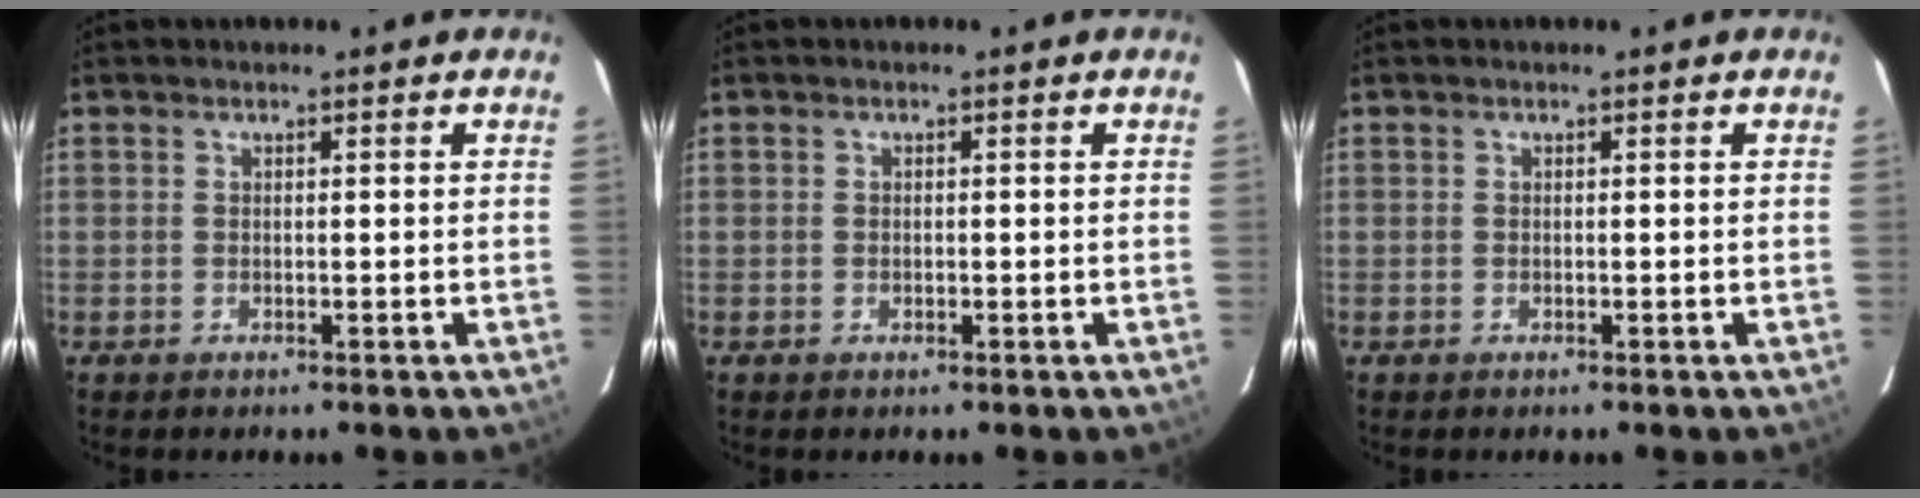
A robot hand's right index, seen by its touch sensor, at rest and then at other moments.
{"total": 0.6, "force": [-0.1, 0.5, 0.4], "torque": [-0.006, 0.003, -0.003]}
{"total": 0.0}